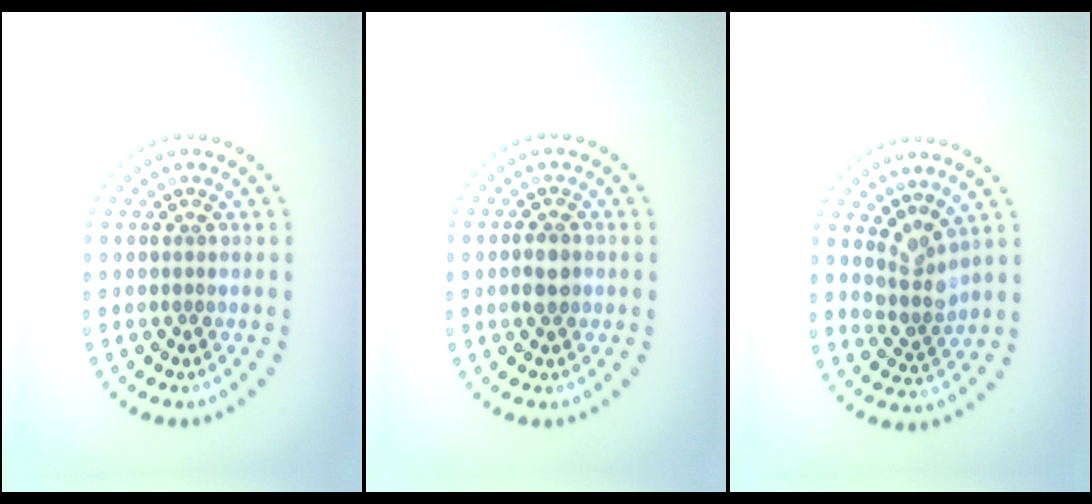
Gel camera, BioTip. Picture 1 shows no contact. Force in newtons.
{"total": 1.9, "press": 1.9, "slide": 0.3}
{"total": 2.7, "press": 2.0, "slide": 1.8}